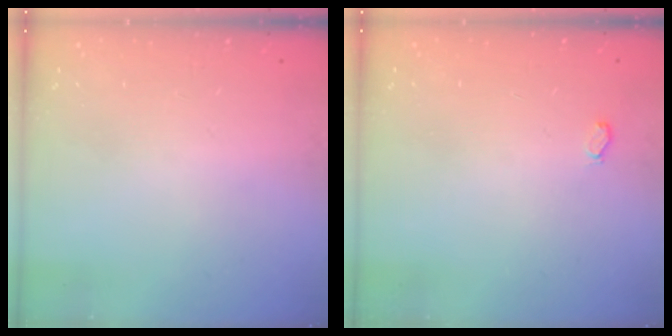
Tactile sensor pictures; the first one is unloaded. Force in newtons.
{"total": 5.2, "press": 4.9, "slide": 1.5}